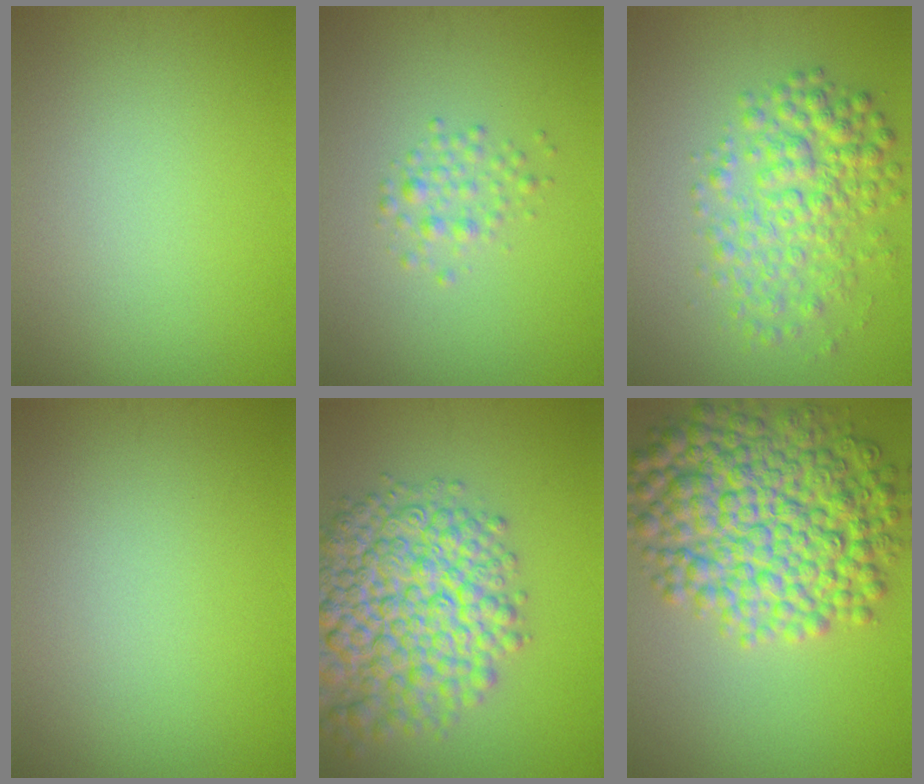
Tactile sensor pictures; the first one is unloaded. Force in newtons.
{"total": 1.6, "press": 1.6, "slide": 0.0}
{"total": 5.1, "press": 5.1, "slide": 0.1}
{"total": 0.0}
{"total": 10.8, "press": 10.8, "slide": 0.4}
{"total": 10.8, "press": 10.8, "slide": 0.1}